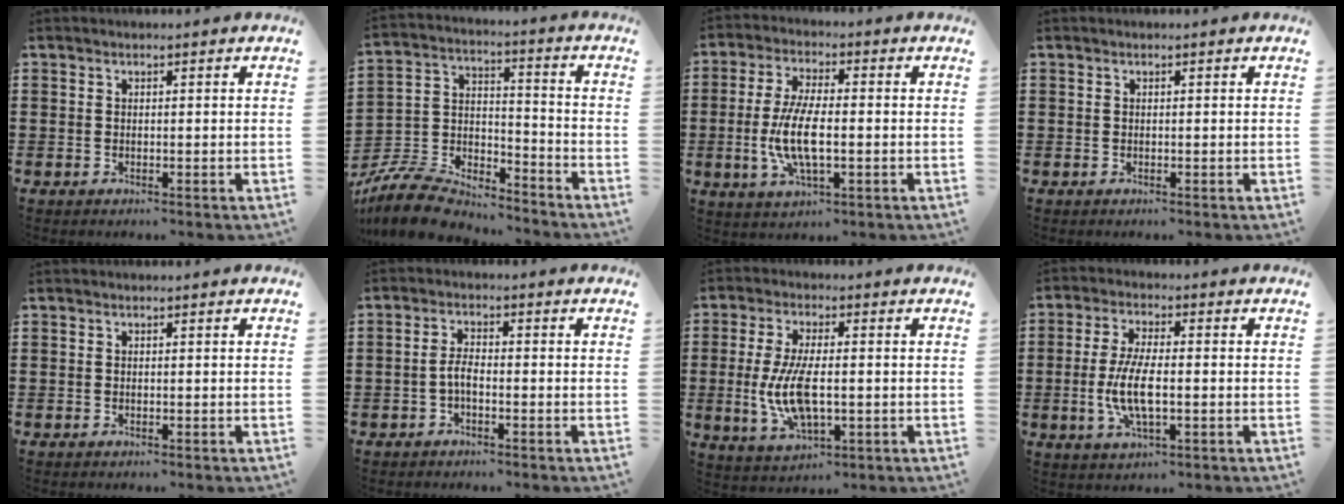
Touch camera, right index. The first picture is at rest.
{"total": 9.0, "force": [-8.5, 2.2, 2.1], "torque": [-0.060, 0.010, -0.174]}
{"total": 8.7, "force": [-1.6, 3.0, 8.0], "torque": [-0.176, -0.011, -0.034]}
{"total": 0.0}
{"total": 0.0}
{"total": 2.8, "force": [-1.0, 1.0, 2.4], "torque": [-0.059, -0.002, -0.024]}
{"total": 9.1, "force": [-0.9, 3.7, 8.3], "torque": [-0.186, -0.012, -0.018]}
{"total": 7.5, "force": [-1.4, 2.6, 6.9], "torque": [-0.152, -0.008, -0.031]}